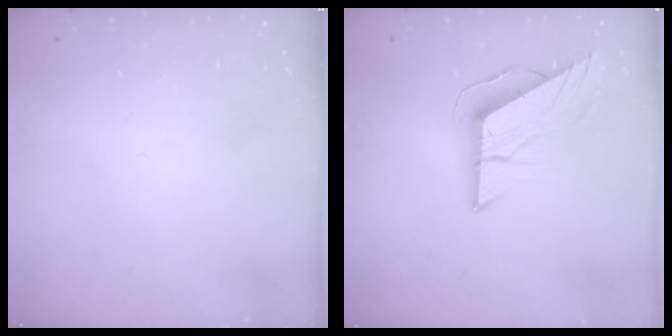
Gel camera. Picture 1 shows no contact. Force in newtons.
{"total": 9.8, "press": 9.8, "slide": 0.5}